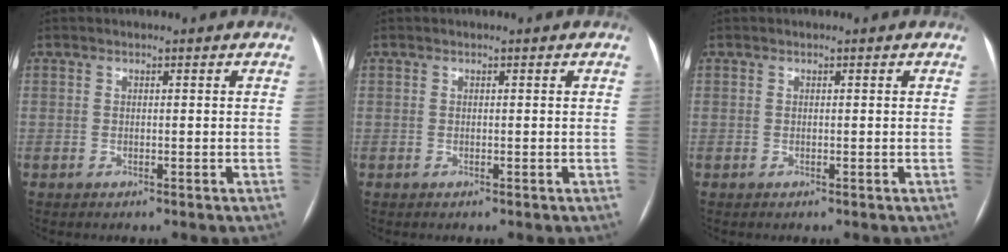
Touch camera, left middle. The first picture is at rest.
{"total": 0.0}
{"total": 0.0}